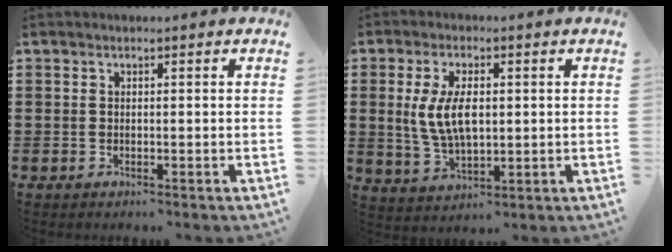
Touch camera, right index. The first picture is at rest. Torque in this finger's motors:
{"motor_torque": [0.57, 0.24, 0.50, 0.21]}